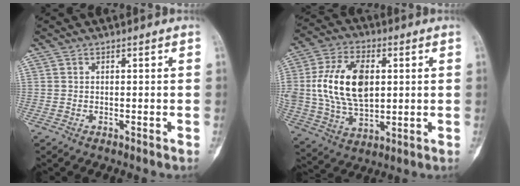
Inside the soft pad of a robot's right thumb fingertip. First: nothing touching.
{"total": 17.1, "force": [2.4, 10.2, 13.5], "torque": [-0.247, -0.001, 0.050]}